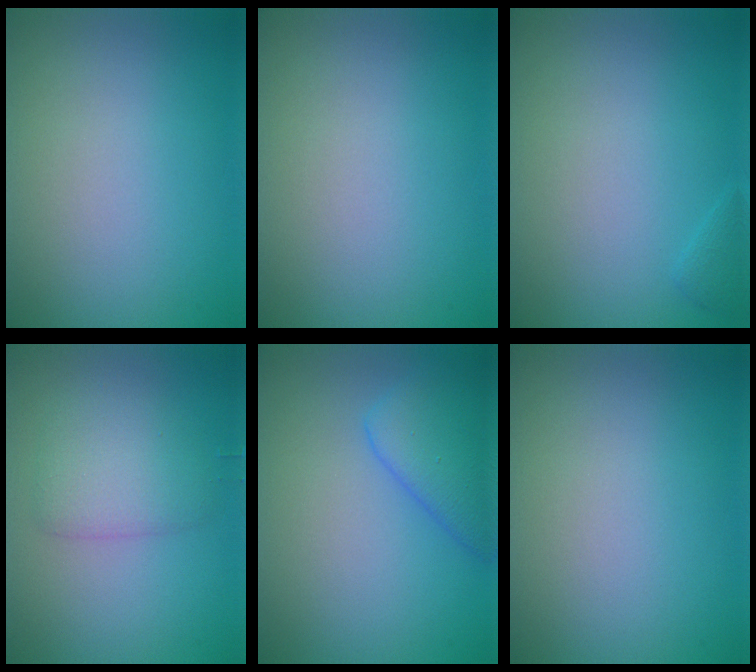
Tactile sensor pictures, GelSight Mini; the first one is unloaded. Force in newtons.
{"total": 0.0}
{"total": 0.7, "press": 0.7, "slide": 0.1}
{"total": 2.9, "press": 2.9, "slide": 0.1}
{"total": 4.1, "press": 4.1, "slide": 0.2}
{"total": 0.0}